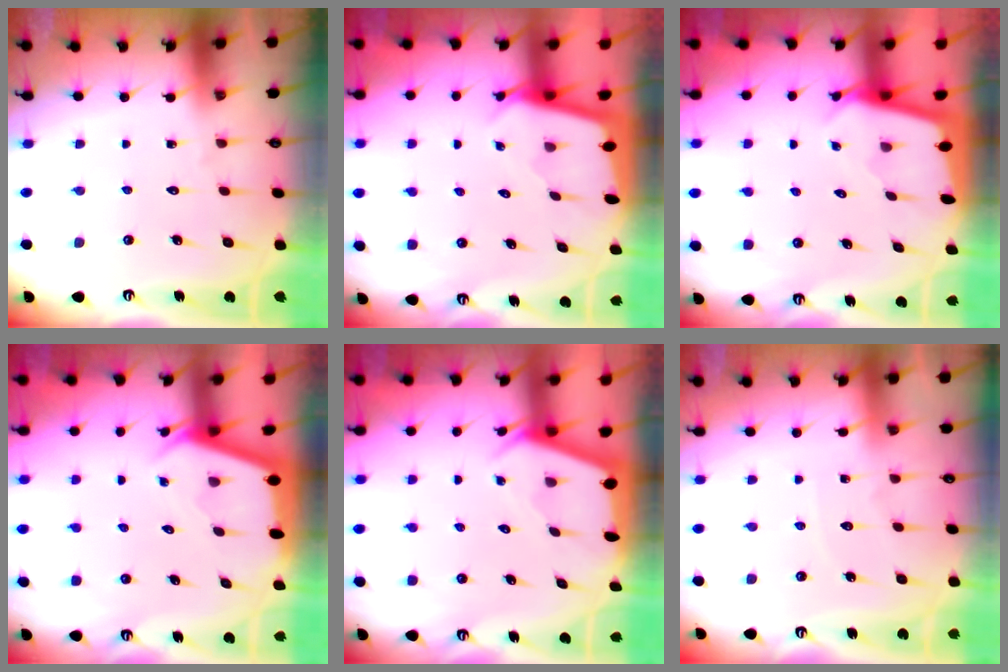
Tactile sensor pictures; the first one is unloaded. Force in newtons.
{"total": 2.4, "press": 2.4, "slide": 0.1}
{"total": 2.4, "press": 2.4, "slide": 0.1}
{"total": 2.4, "press": 2.4, "slide": 0.2}
{"total": 2.5, "press": 2.5, "slide": 0.3}
{"total": 3.6, "press": 3.5, "slide": 0.6}